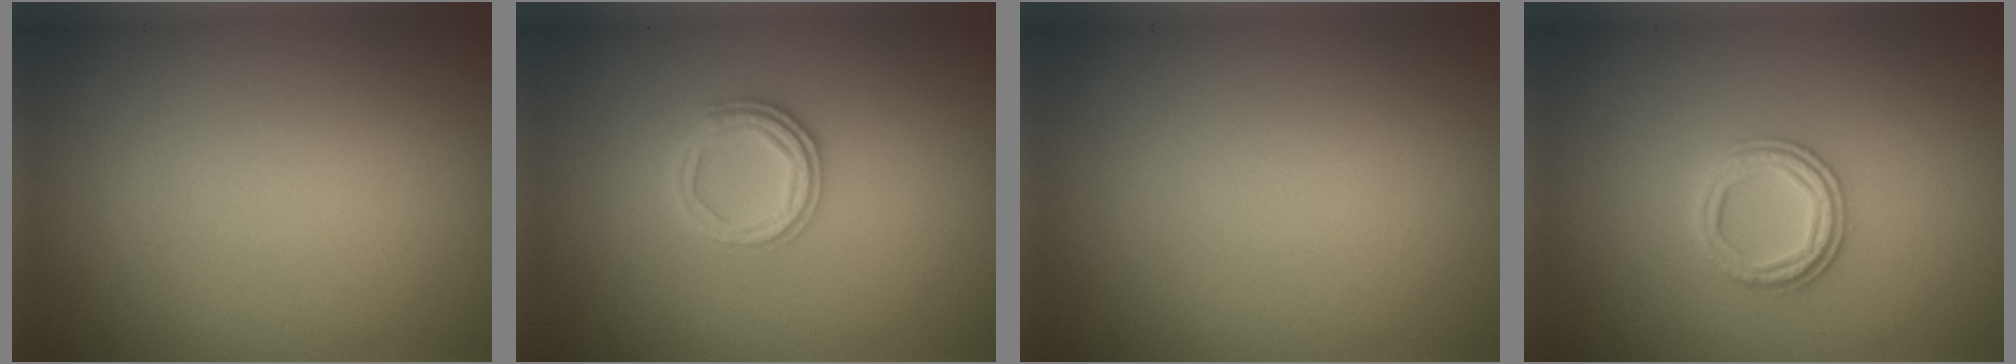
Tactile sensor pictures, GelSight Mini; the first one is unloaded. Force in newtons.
{"total": 2.4, "press": 2.3, "slide": 0.7}
{"total": 0.0}
{"total": 2.9, "press": 2.7, "slide": 1.0}